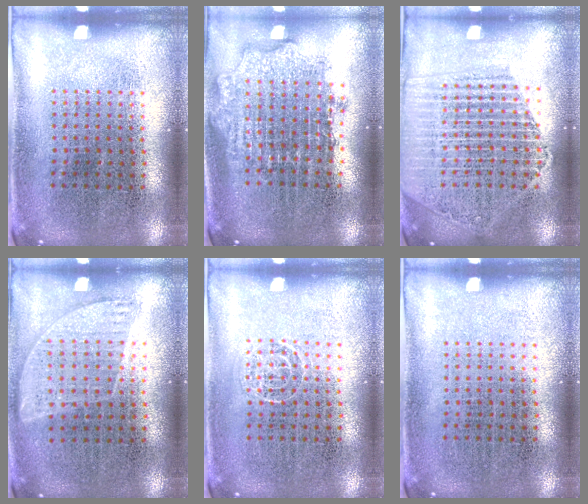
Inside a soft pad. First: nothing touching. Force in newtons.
{"total": 1.7, "press": 1.4, "slide": 1.0}
{"total": 1.9, "press": 1.8, "slide": 0.7}
{"total": 0.9, "press": 0.7, "slide": 0.5}
{"total": 0.9, "press": 0.9, "slide": 0.2}
{"total": 0.0}